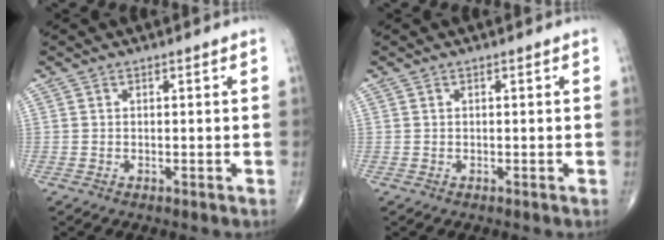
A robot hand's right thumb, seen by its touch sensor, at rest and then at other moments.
{"total": 0.0}